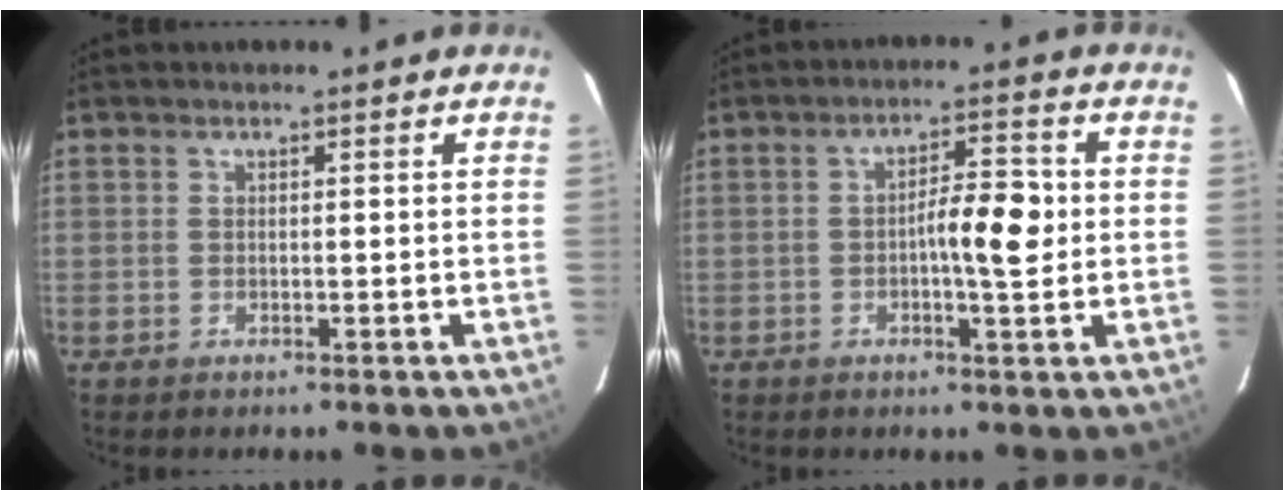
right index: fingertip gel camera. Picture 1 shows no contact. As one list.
[{"total": 6.4, "force": [-0.4, 1.3, 6.3], "torque": [-0.100, 0.010, -0.007]}]